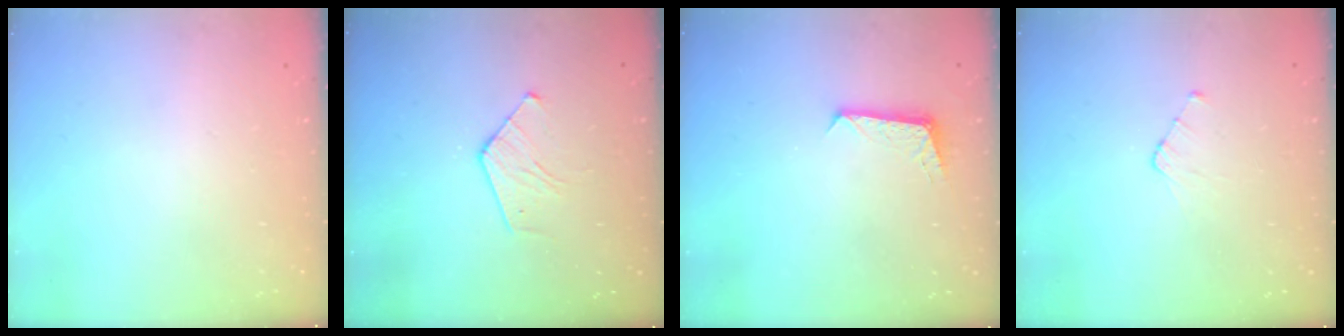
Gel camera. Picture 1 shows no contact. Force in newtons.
{"total": 7.2, "press": 7.2, "slide": 0.8}
{"total": 5.8, "press": 5.8, "slide": 0.5}
{"total": 2.5, "press": 2.5, "slide": 0.3}